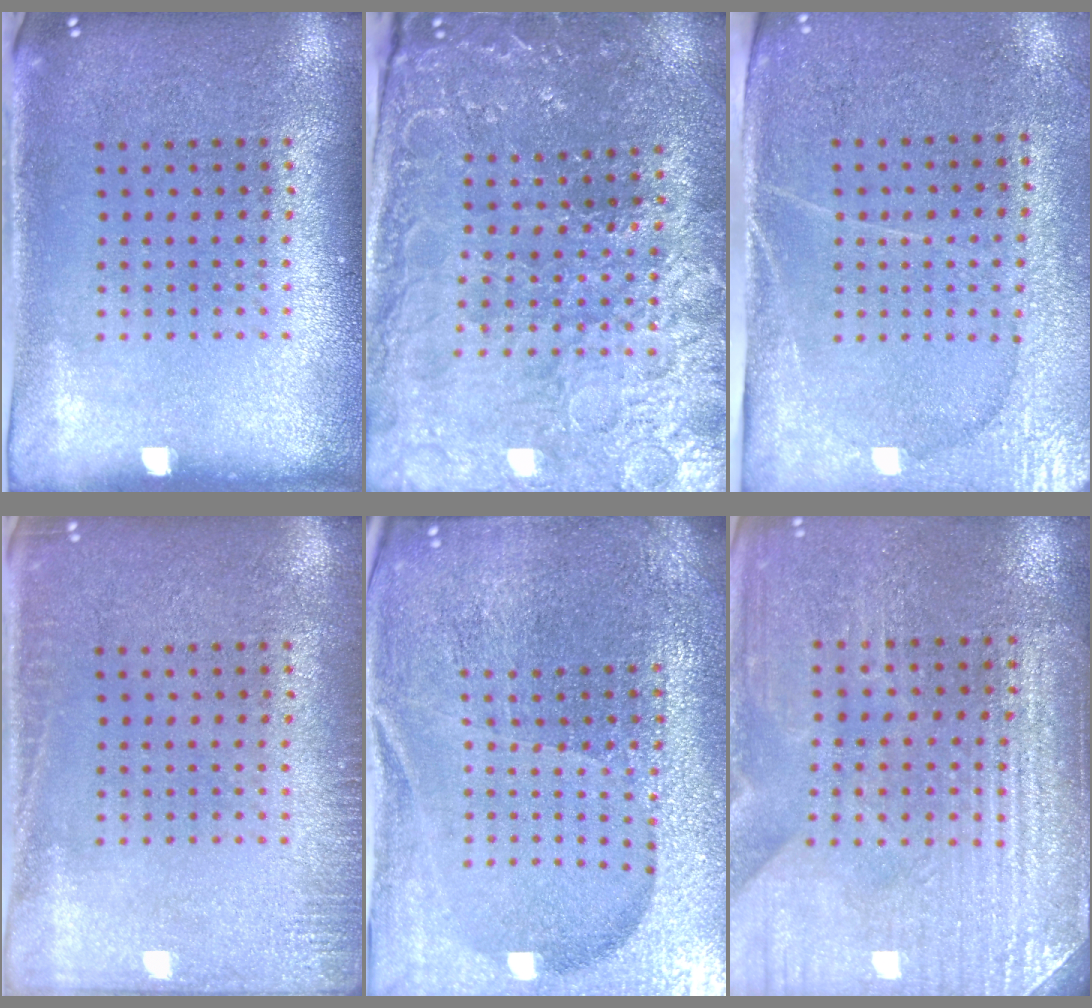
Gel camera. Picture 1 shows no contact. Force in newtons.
{"total": 3.4, "press": 3.4, "slide": 0.3}
{"total": 2.9, "press": 2.7, "slide": 1.2}
{"total": 1.6, "press": 1.6, "slide": 0.4}
{"total": 5.1, "press": 4.7, "slide": 1.8}
{"total": 3.3, "press": 3.3, "slide": 0.2}